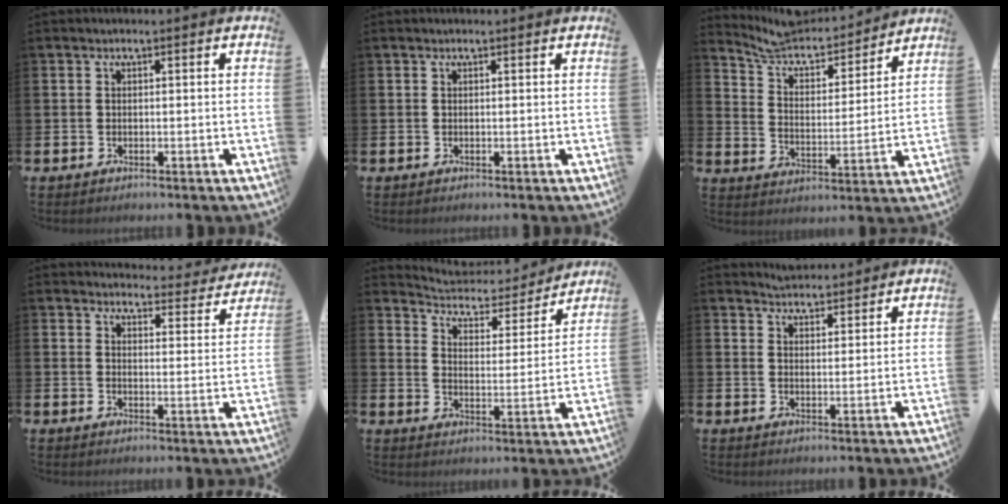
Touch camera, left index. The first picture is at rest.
{"total": 0.0}
{"total": 7.6, "force": [7.2, 2.1, 1.7], "torque": [-0.066, -0.061, 0.122]}
{"total": 3.7, "force": [3.6, 0.8, 0.3], "torque": [-0.003, -0.031, 0.057]}
{"total": 5.5, "force": [5.3, 1.5, 0.5], "torque": [-0.046, -0.046, 0.087]}
{"total": 3.7, "force": [3.7, 0.5, -0.4], "torque": [0.000, -0.020, 0.069]}